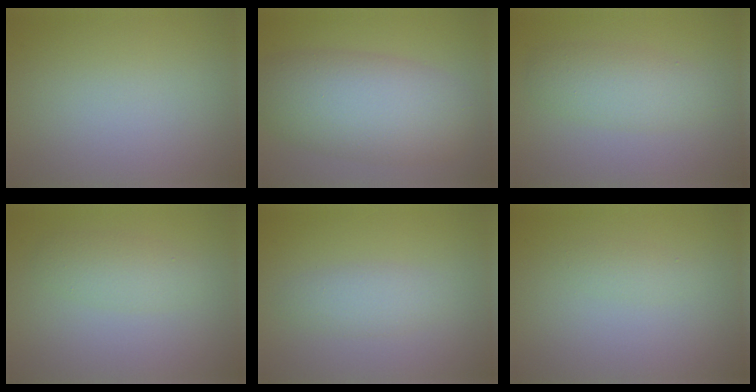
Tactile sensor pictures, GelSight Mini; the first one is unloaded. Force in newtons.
{"total": 8.1, "press": 8.1, "slide": 0.3}
{"total": 3.3, "press": 3.3, "slide": 0.1}
{"total": 2.2, "press": 2.2, "slide": 0.1}
{"total": 2.0, "press": 2.0, "slide": 0.1}
{"total": 0.9, "press": 0.9, "slide": 0.1}